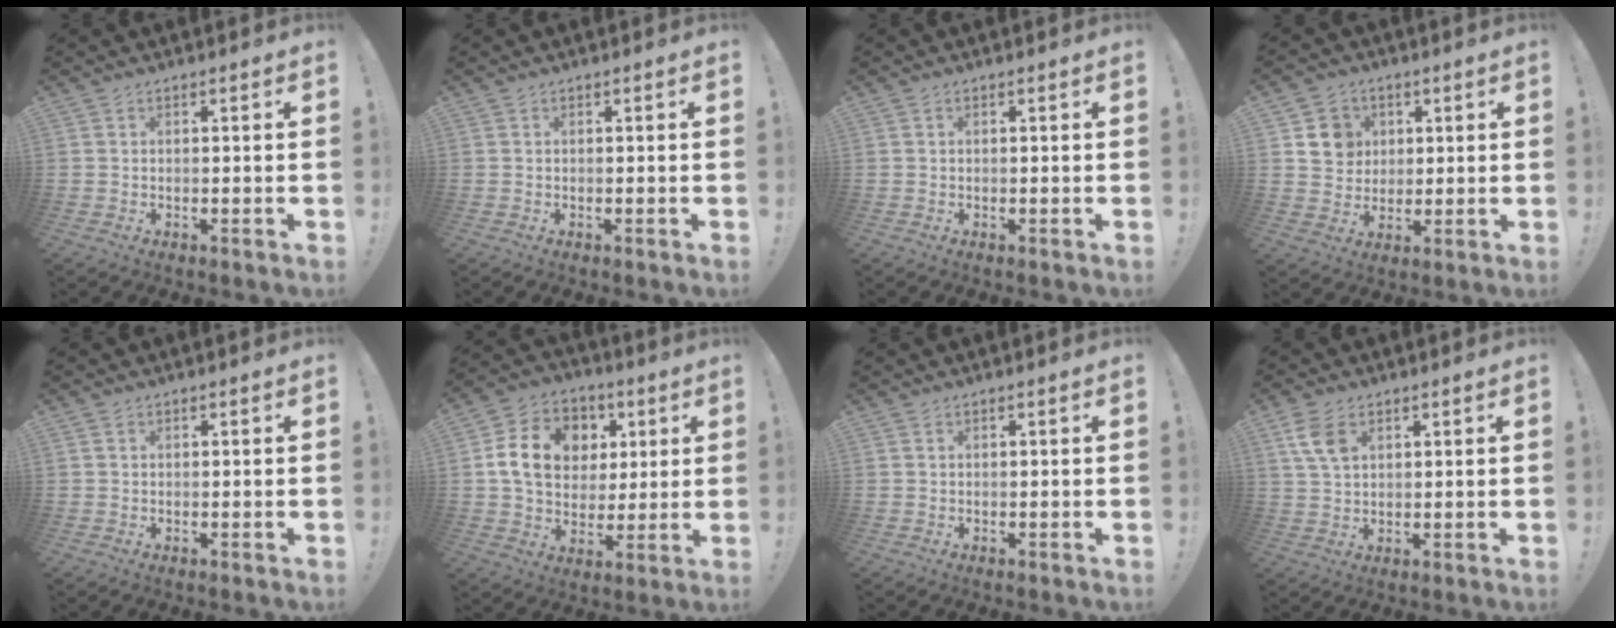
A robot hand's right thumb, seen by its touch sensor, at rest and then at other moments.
{"total": 0.0}
{"total": 0.0}
{"total": 8.7, "force": [3.3, 7.9, 1.6], "torque": [-0.011, -0.019, 0.068]}
{"total": 0.6, "force": [0.2, 0.5, 0.1], "torque": [-0.002, 0.003, 0.004]}
{"total": 16.1, "force": [4.2, 12.7, 8.8], "torque": [-0.123, -0.006, 0.088]}
{"total": 0.0}
{"total": 7.4, "force": [3.1, 4.8, 4.7], "torque": [-0.085, -0.006, 0.061]}